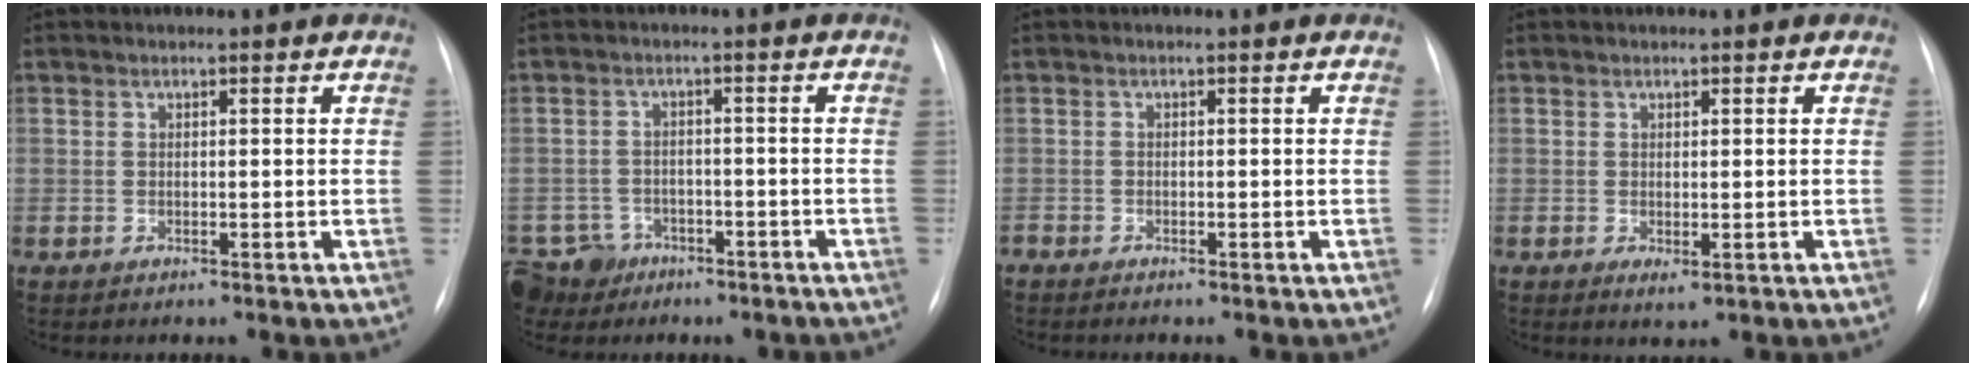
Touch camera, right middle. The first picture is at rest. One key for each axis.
{"total": 8.0, "fx": -5.3, "fy": 5.9, "fz": 0.9, "tx": -0.027, "ty": 0.014, "tz": -0.077}
{"total": 1.0, "fx": -0.9, "fy": 0.2, "fz": 0.3, "tx": -0.006, "ty": -0.001, "tz": -0.014}
{"total": 1.4, "fx": -0.1, "fy": 0.6, "fz": 1.3, "tx": -0.019, "ty": -0.005, "tz": 0.005}